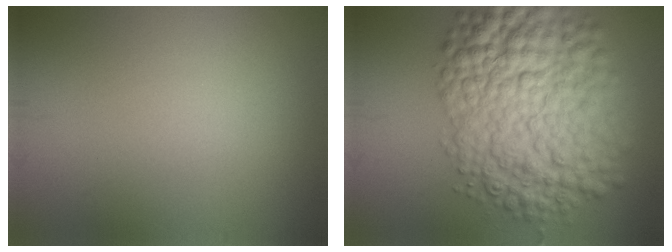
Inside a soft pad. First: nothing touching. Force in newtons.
{"total": 12.5, "press": 12.5, "slide": 0.3}